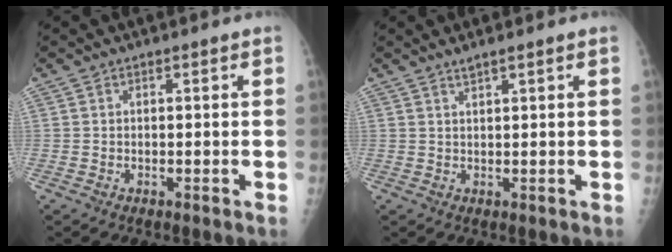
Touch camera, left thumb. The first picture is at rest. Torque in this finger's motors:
{"motor_torque": [-0.03, 0.02, 0.01, 0.03, -0.04]}